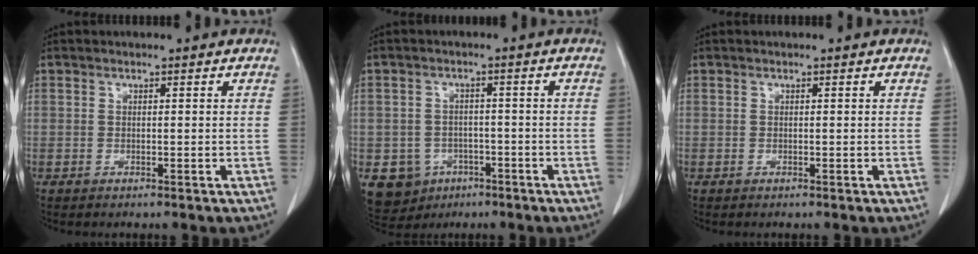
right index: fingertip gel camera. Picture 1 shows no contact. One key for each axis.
{"total": 7.3, "fx": -3.3, "fy": 6.3, "fz": 1.5, "tx": -0.033, "ty": 0.007, "tz": -0.039}
{"total": 0.0}